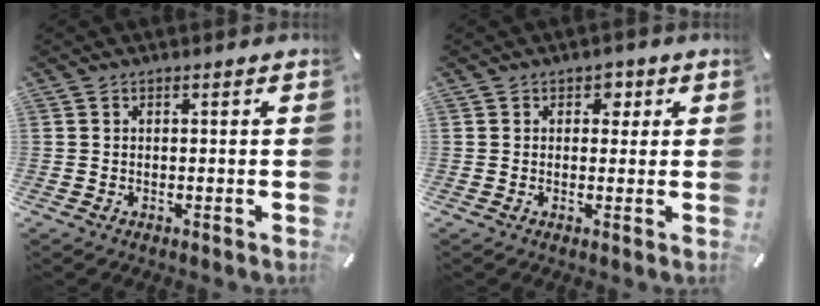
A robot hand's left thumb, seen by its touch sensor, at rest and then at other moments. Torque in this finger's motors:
{"motor_torque": [-0.02, 0.12, -0.04, -0.13, 0.02]}